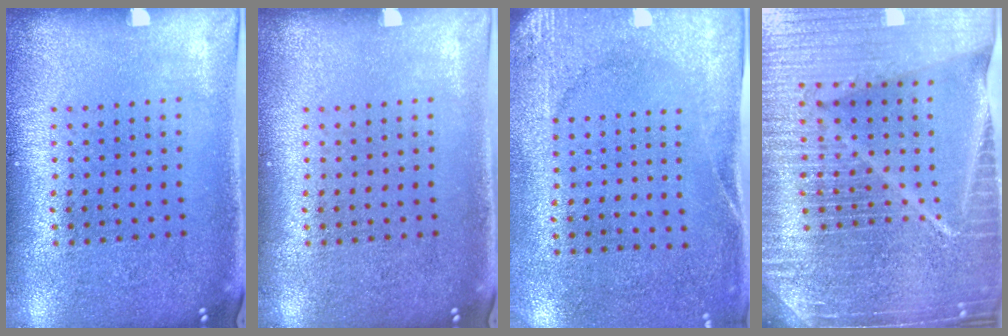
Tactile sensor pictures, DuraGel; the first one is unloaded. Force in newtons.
{"total": 0.0}
{"total": 2.6, "press": 2.0, "slide": 1.6}
{"total": 6.9, "press": 5.9, "slide": 3.5}